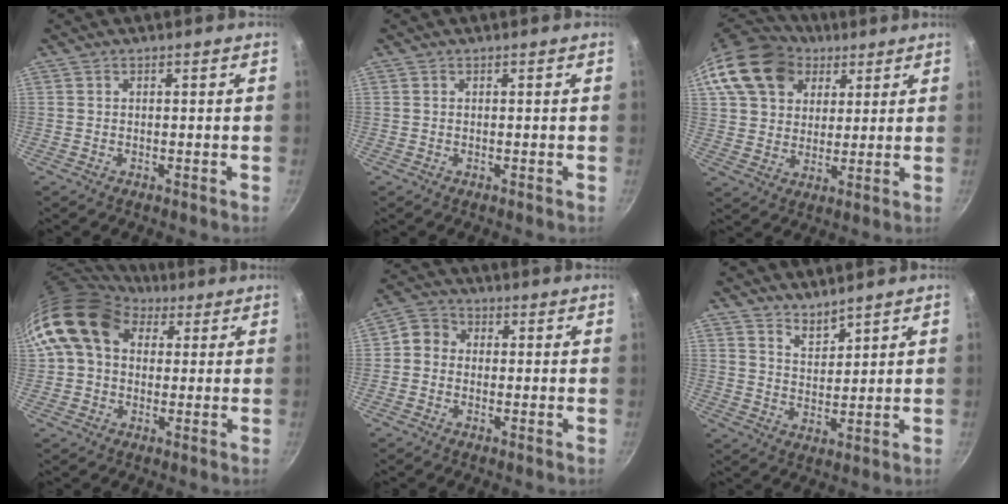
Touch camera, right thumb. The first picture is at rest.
{"total": 0.0}
{"total": 18.5, "force": [7.8, 14.0, 9.3], "torque": [-0.161, 0.016, 0.135]}
{"total": 14.0, "force": [4.8, 10.4, 8.0], "torque": [-0.127, 0.015, 0.069]}
{"total": 4.8, "force": [-0.2, 4.3, 2.2], "torque": [-0.023, 0.011, -0.025]}
{"total": 4.4, "force": [3.8, 1.4, 1.6], "torque": [-0.021, -0.039, 0.071]}